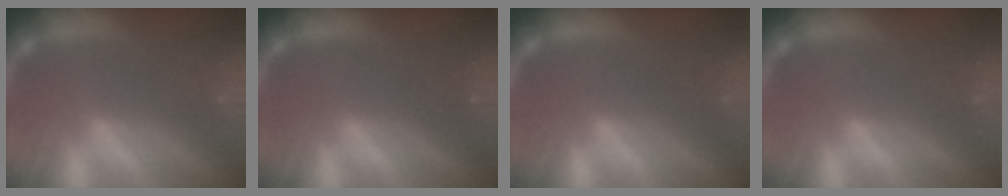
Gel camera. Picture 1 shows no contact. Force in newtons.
{"total": 1.0}
{"total": 1.0}
{"total": 0.0}